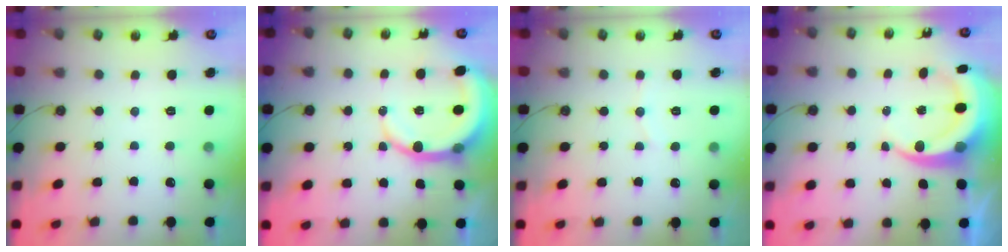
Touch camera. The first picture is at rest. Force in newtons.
{"total": 10.1, "press": 10.0, "slide": 1.3}
{"total": 4.3, "press": 4.2, "slide": 0.4}
{"total": 8.6, "press": 8.5, "slide": 1.2}